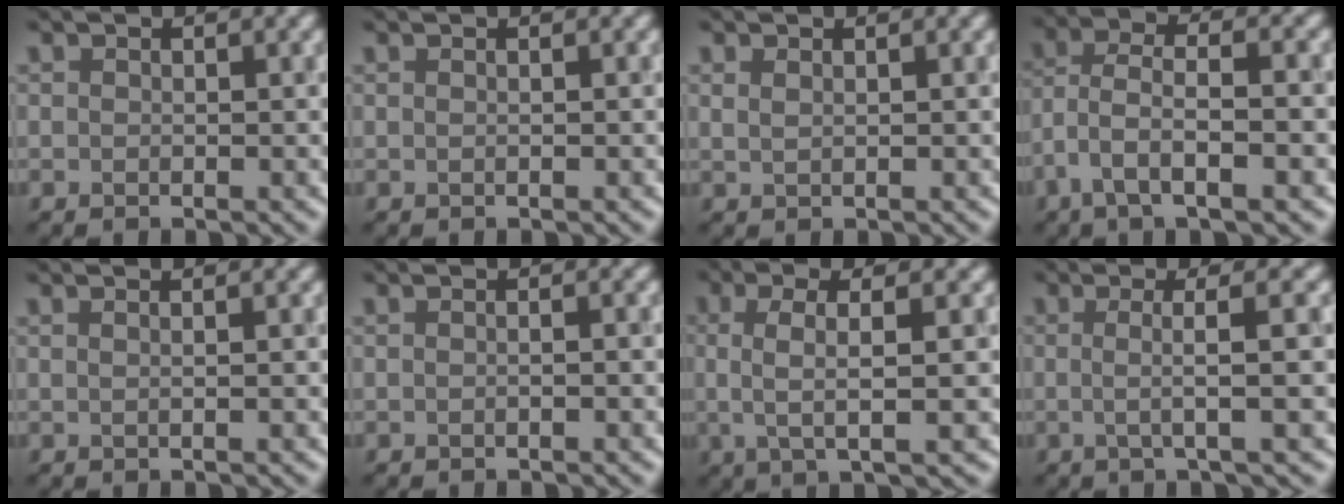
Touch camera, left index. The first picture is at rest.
{"total": 1.1, "force": [0.4, 0.6, 0.8], "torque": [0.003, -0.005, -0.014]}
{"total": 1.3, "force": [1.1, 0.6, 0.5], "torque": [-0.002, -0.003, 0.010]}
{"total": 4.7, "force": [-2.0, 1.4, 4.0], "torque": [-0.088, 0.008, -0.032]}
{"total": 2.1, "force": [0.8, 1.2, 1.5], "torque": [-0.003, 0.013, -0.014]}
{"total": 1.8, "force": [0.1, 1.0, 1.4], "torque": [0.009, 0.000, -0.023]}
{"total": 4.2, "force": [0.2, 0.9, 4.1], "torque": [-0.073, 0.010, 0.008]}
{"total": 3.7, "force": [-0.1, 0.6, 3.7], "torque": [-0.055, 0.005, -0.003]}